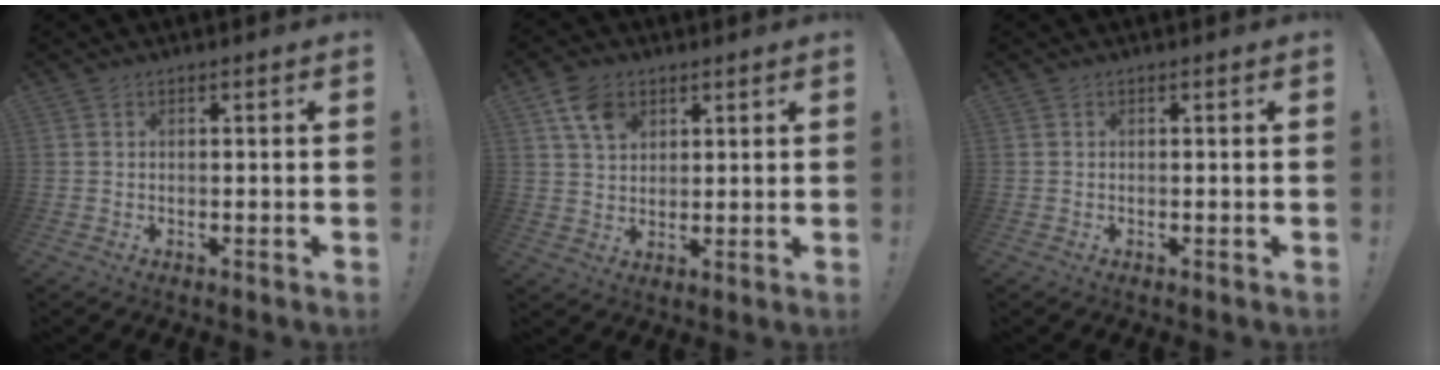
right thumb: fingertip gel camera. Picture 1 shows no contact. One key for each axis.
{"total": 8.4, "fx": 4.4, "fy": 5.9, "fz": 4.1, "tx": -0.064, "ty": -0.012, "tz": 0.084}
{"total": 0.0}